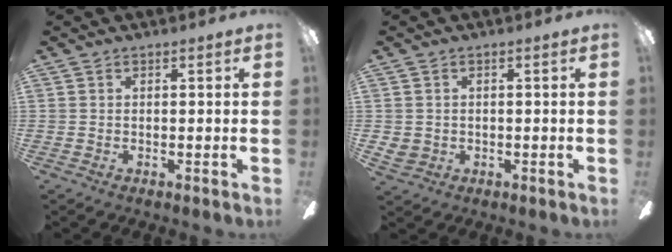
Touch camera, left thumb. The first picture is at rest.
{"total": 2.4, "force": [0.0, 2.2, 0.9], "torque": [-0.016, 0.003, 0.001]}